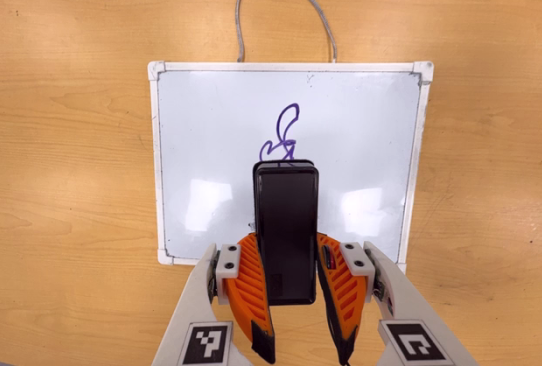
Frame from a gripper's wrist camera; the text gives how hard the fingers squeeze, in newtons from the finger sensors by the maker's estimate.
{"total": 8.6, "left": 6.4, "right": 10.8}